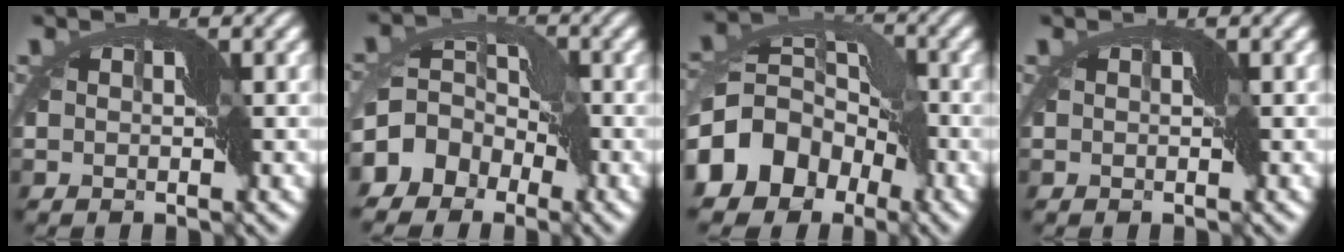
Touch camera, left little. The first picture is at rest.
{"total": 7.7, "force": [-3.3, 6.1, 3.4], "torque": [-0.060, 0.003, -0.089]}
{"total": 10.8, "force": [-5.1, 7.7, 5.5], "torque": [-0.112, 0.012, -0.115]}
{"total": 0.0}